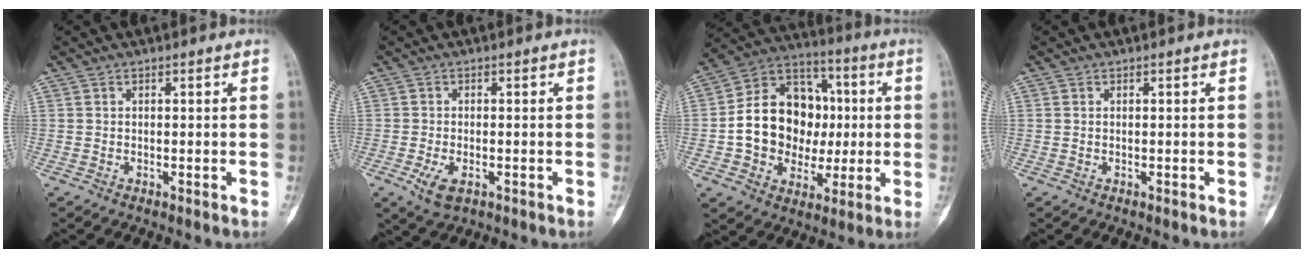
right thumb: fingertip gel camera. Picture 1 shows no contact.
{"total": 4.3, "force": [-1.6, 2.4, 3.2], "torque": [-0.058, -0.004, -0.025]}
{"total": 19.2, "force": [-0.2, 15.4, 11.4], "torque": [-0.142, 0.037, 0.004]}
{"total": 0.0}